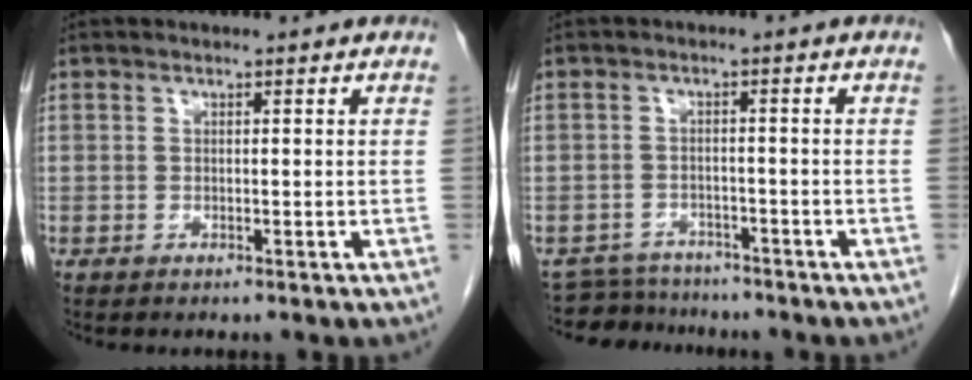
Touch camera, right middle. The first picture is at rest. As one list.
[{"total": 5.8, "force": [-5.5, 1.8, -0.4], "torque": [0.009, 0.004, -0.087]}]